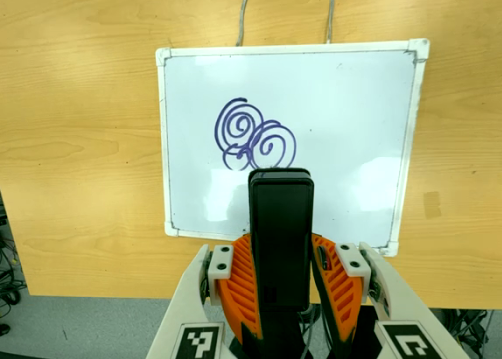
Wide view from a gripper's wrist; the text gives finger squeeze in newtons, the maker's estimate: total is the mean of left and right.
{"total": 5.0, "left": 3.7, "right": 6.3}